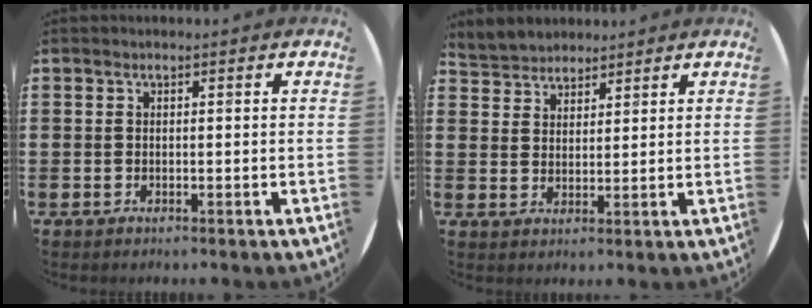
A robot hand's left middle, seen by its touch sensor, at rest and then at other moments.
{"total": 3.7, "force": [3.5, 1.1, -0.5], "torque": [-0.004, -0.006, 0.070]}